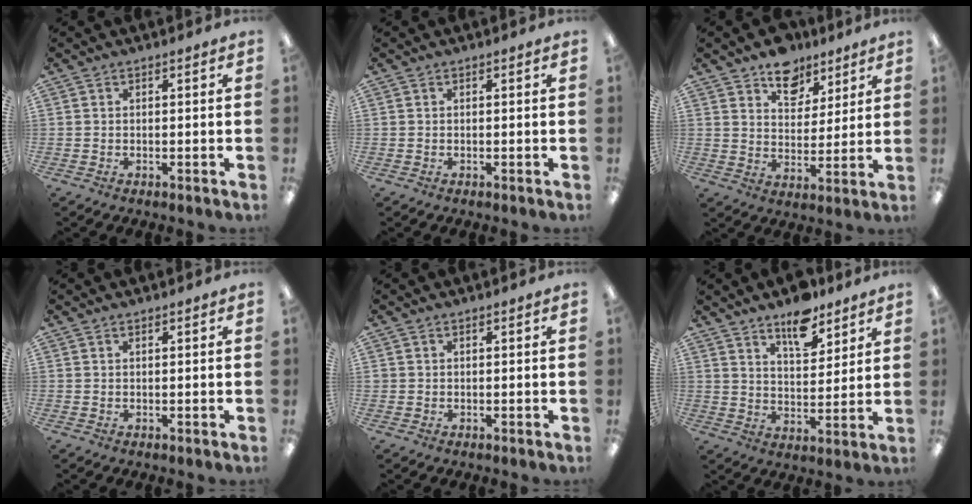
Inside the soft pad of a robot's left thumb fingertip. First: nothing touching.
{"total": 0.0}
{"total": 9.7, "force": [7.5, 5.7, 2.3], "torque": [-0.025, -0.051, 0.137]}
{"total": 0.6, "force": [0.5, 0.1, 0.3], "torque": [-0.006, 0.002, 0.008]}
{"total": 0.5, "force": [0.2, 0.5, 0.1], "torque": [-0.002, 0.005, 0.003]}
{"total": 9.9, "force": [7.6, 4.3, 4.7], "torque": [-0.056, -0.045, 0.130]}